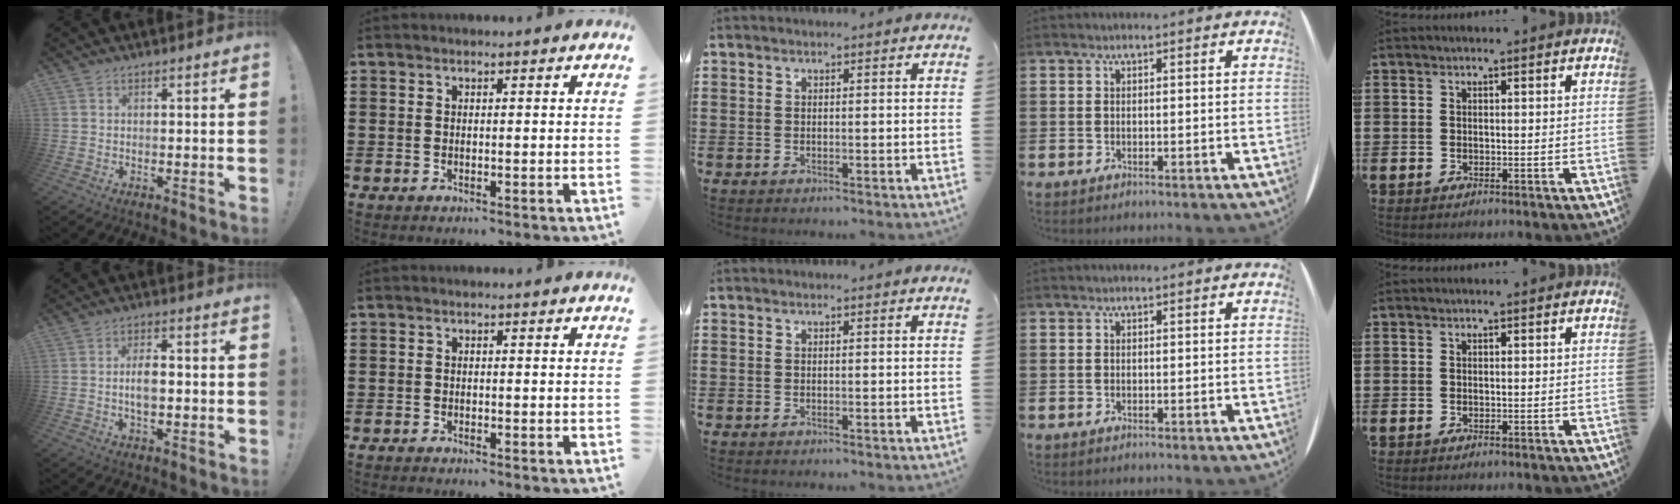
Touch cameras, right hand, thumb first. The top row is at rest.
{"thumb": {"total": 5.3, "force": [-0.5, 2.5, 4.6], "torque": [-0.080, 0.006, -0.011]}, "index": {"total": 0.7, "force": [-0.7, 0.0, 0.0], "torque": [-0.001, 0.000, -0.015]}}